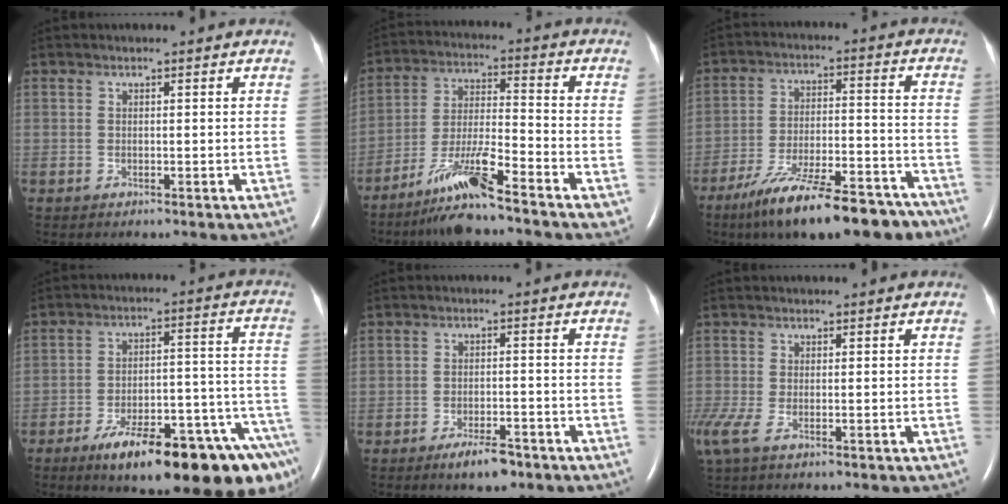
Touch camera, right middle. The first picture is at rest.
{"total": 10.2, "force": [-7.5, -0.1, 7.0], "torque": [-0.132, -0.019, -0.140]}
{"total": 19.6, "force": [-15.1, 4.7, 11.5], "torque": [-0.149, 0.011, -0.237]}
{"total": 22.5, "force": [-15.2, 4.0, 16.1], "torque": [-0.131, 0.028, -0.215]}
{"total": 4.3, "force": [-3.0, 1.2, 2.8], "torque": [-0.054, -0.002, -0.047]}
{"total": 4.0, "force": [-1.7, 1.2, 3.4], "torque": [-0.085, -0.014, -0.030]}